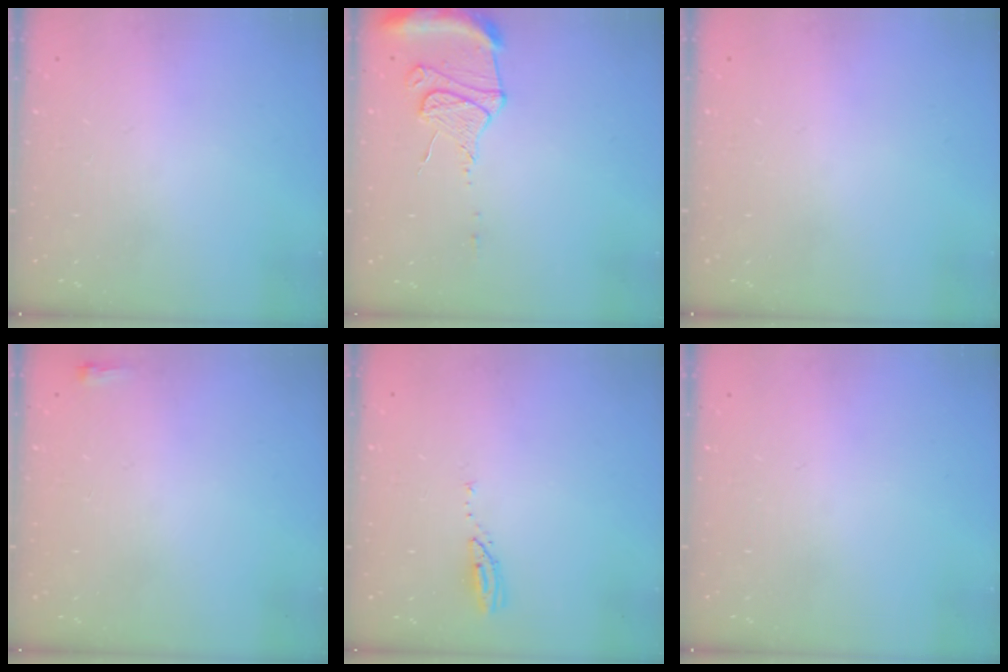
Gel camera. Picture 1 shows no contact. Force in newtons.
{"total": 11.4, "press": 11.3, "slide": 1.2}
{"total": 0.0}
{"total": 2.1, "press": 2.0, "slide": 0.5}
{"total": 2.9, "press": 2.9, "slide": 0.3}
{"total": 0.0}